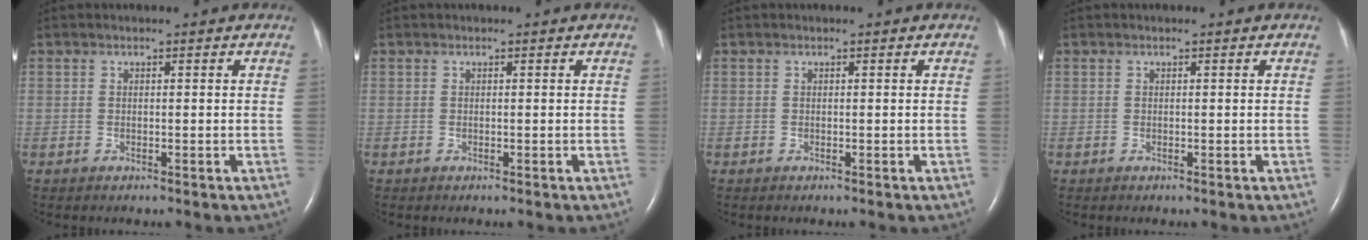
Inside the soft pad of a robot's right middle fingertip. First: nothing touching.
{"total": 0.0}
{"total": 0.0}
{"total": 0.0}